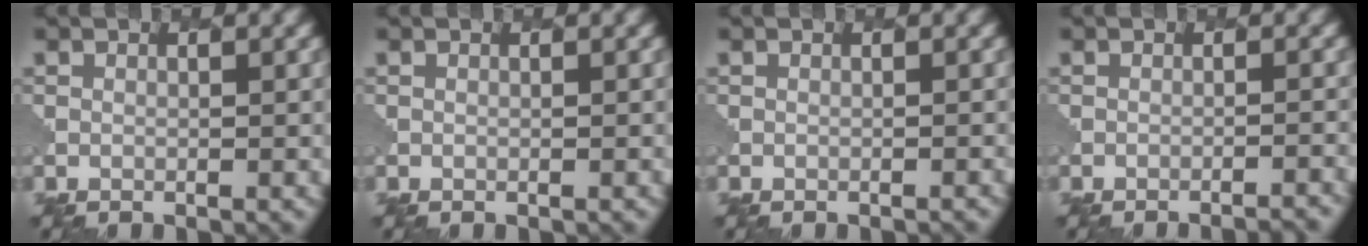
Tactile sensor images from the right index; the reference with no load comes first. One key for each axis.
{"total": 0.0}
{"total": 0.7, "fx": -0.7, "fy": 0.1, "fz": 0.1, "tx": 0.007, "ty": 0.000, "tz": -0.009}
{"total": 2.9, "fx": -2.8, "fy": 0.4, "fz": 1.0, "tx": -0.002, "ty": 0.015, "tz": -0.040}